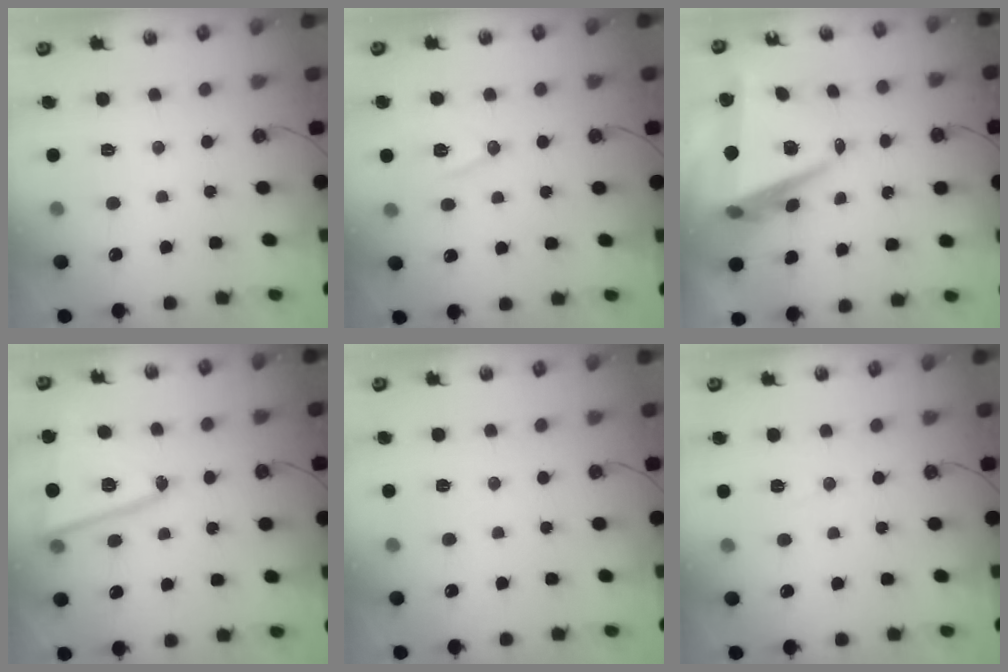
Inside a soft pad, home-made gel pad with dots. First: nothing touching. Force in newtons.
{"total": 9.0, "press": 8.3, "slide": 3.5}
{"total": 11.2, "press": 10.5, "slide": 4.0}
{"total": 14.9, "press": 14.8, "slide": 1.8}
{"total": 4.6, "press": 1.3, "slide": 4.4}
{"total": 4.7, "press": 4.5, "slide": 1.3}